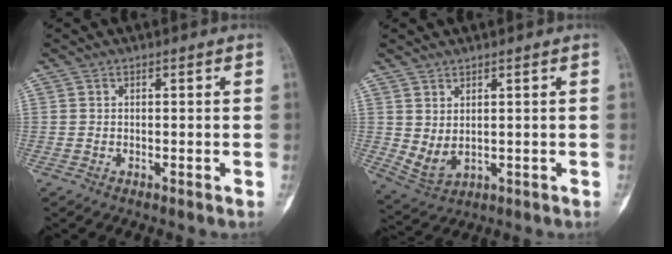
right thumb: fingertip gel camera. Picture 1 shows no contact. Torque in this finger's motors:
{"motor_torque": [0.01, 1.07, 0.52, 0.06, 0.00]}